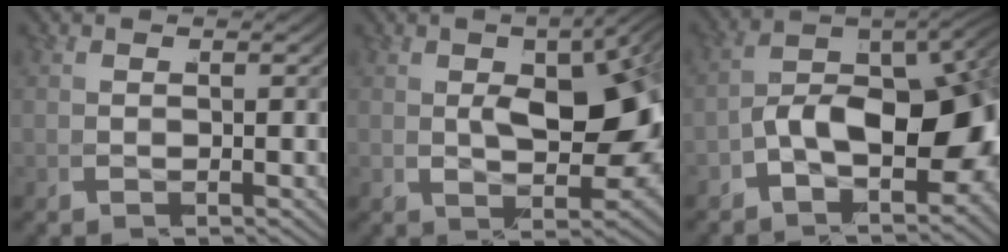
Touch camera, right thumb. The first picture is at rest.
{"total": 9.7, "force": [1.6, 5.0, 8.2], "torque": [-0.089, 0.009, 0.028]}
{"total": 10.9, "force": [-3.0, 6.9, 7.9], "torque": [-0.121, -0.037, -0.037]}